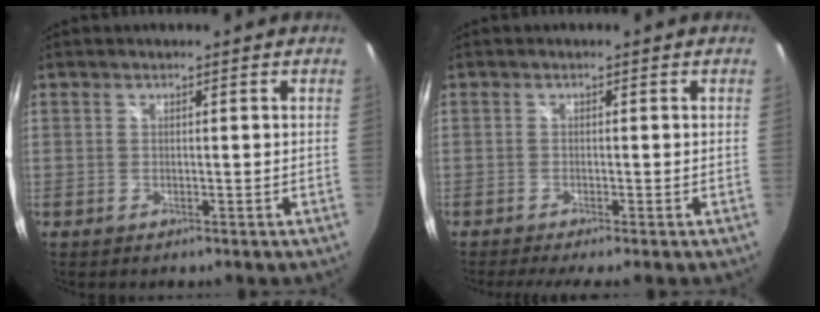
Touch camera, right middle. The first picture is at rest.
{"total": 3.4, "force": [-2.8, -0.5, 1.9], "torque": [-0.039, -0.019, -0.048]}